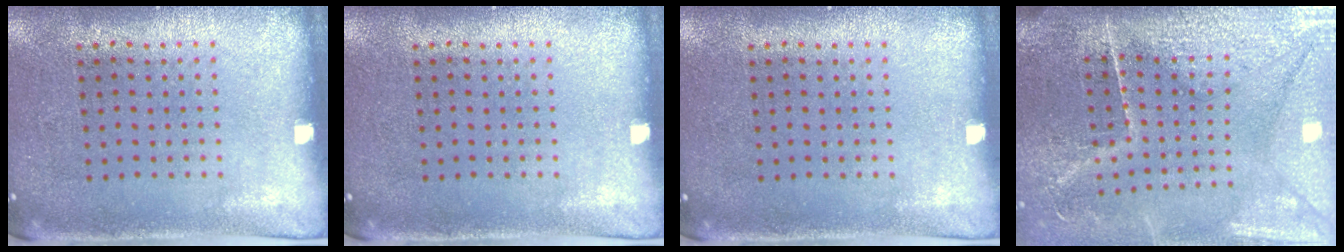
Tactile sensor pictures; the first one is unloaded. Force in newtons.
{"total": 0.0}
{"total": 0.0}
{"total": 4.5, "press": 3.9, "slide": 2.3}